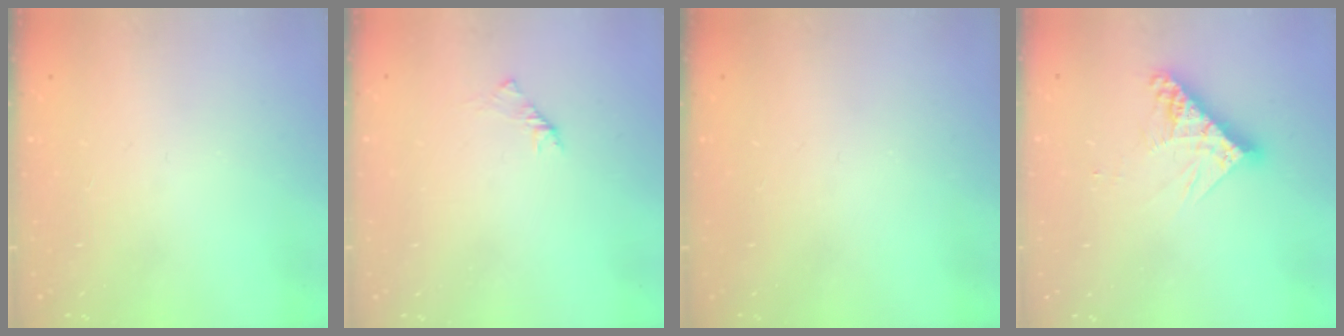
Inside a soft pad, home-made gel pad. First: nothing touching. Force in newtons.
{"total": 2.0, "press": 1.9, "slide": 0.6}
{"total": 0.0}
{"total": 10.7, "press": 10.6, "slide": 1.0}